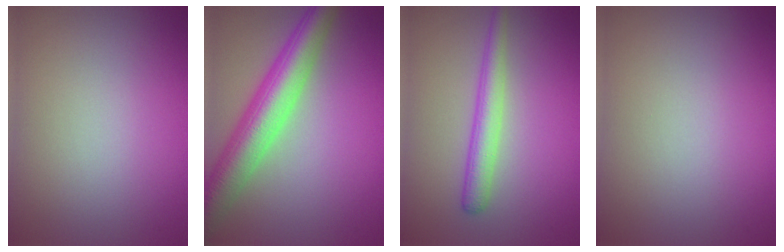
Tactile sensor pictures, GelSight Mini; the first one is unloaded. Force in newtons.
{"total": 7.7, "press": 7.7, "slide": 0.3}
{"total": 2.9, "press": 2.9, "slide": 0.1}
{"total": 0.0}